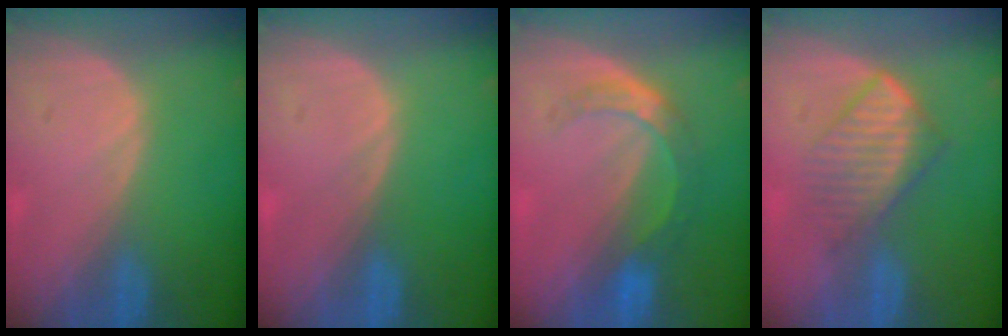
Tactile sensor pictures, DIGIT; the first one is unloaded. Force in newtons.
{"total": 0.0}
{"total": 5.5, "press": 4.9, "slide": 2.3}
{"total": 6.8, "press": 6.1, "slide": 3.0}